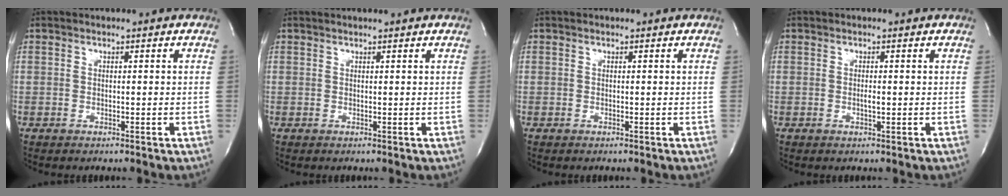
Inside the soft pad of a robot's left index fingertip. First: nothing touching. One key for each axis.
{"total": 2.2, "fx": 2.0, "fy": 0.0, "fz": 0.8, "tx": -0.013, "ty": 0.014, "tz": 0.026}
{"total": 0.0}
{"total": 0.9, "fx": -0.1, "fy": 0.2, "fz": 0.9, "tx": -0.019, "ty": -0.001, "tz": -0.001}